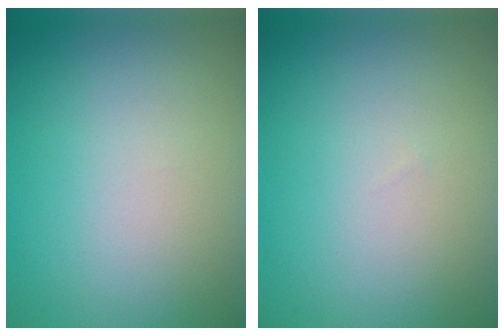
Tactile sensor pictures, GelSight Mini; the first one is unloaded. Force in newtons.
{"total": 0.0}